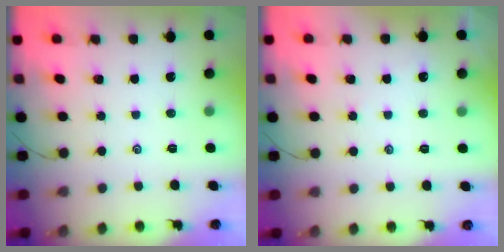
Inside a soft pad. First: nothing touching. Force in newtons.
{"total": 1.7, "press": 1.6, "slide": 0.4}